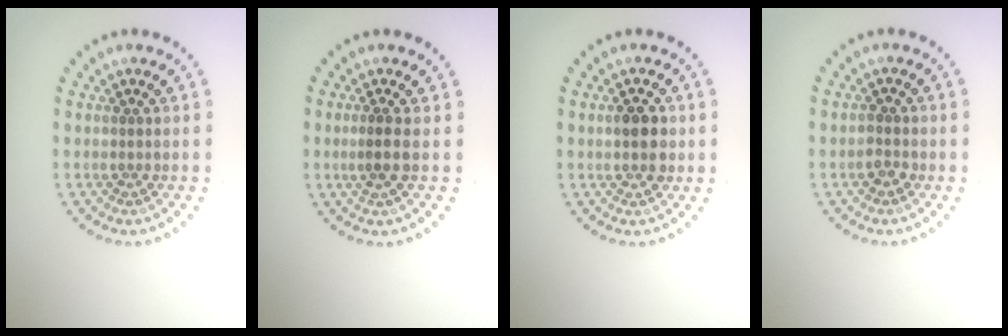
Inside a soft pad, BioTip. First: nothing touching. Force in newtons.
{"total": 1.3, "press": 0.9, "slide": 0.9}
{"total": 3.0, "press": 3.0, "slide": 0.2}
{"total": 1.4, "press": 1.3, "slide": 0.4}